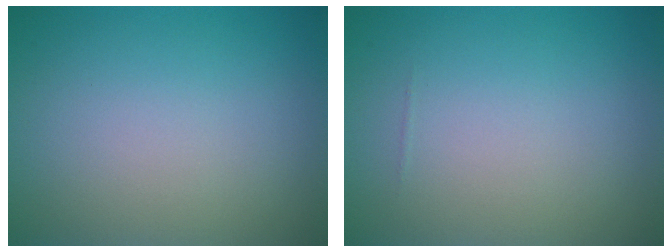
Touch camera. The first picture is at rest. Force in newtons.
{"total": 0.0}